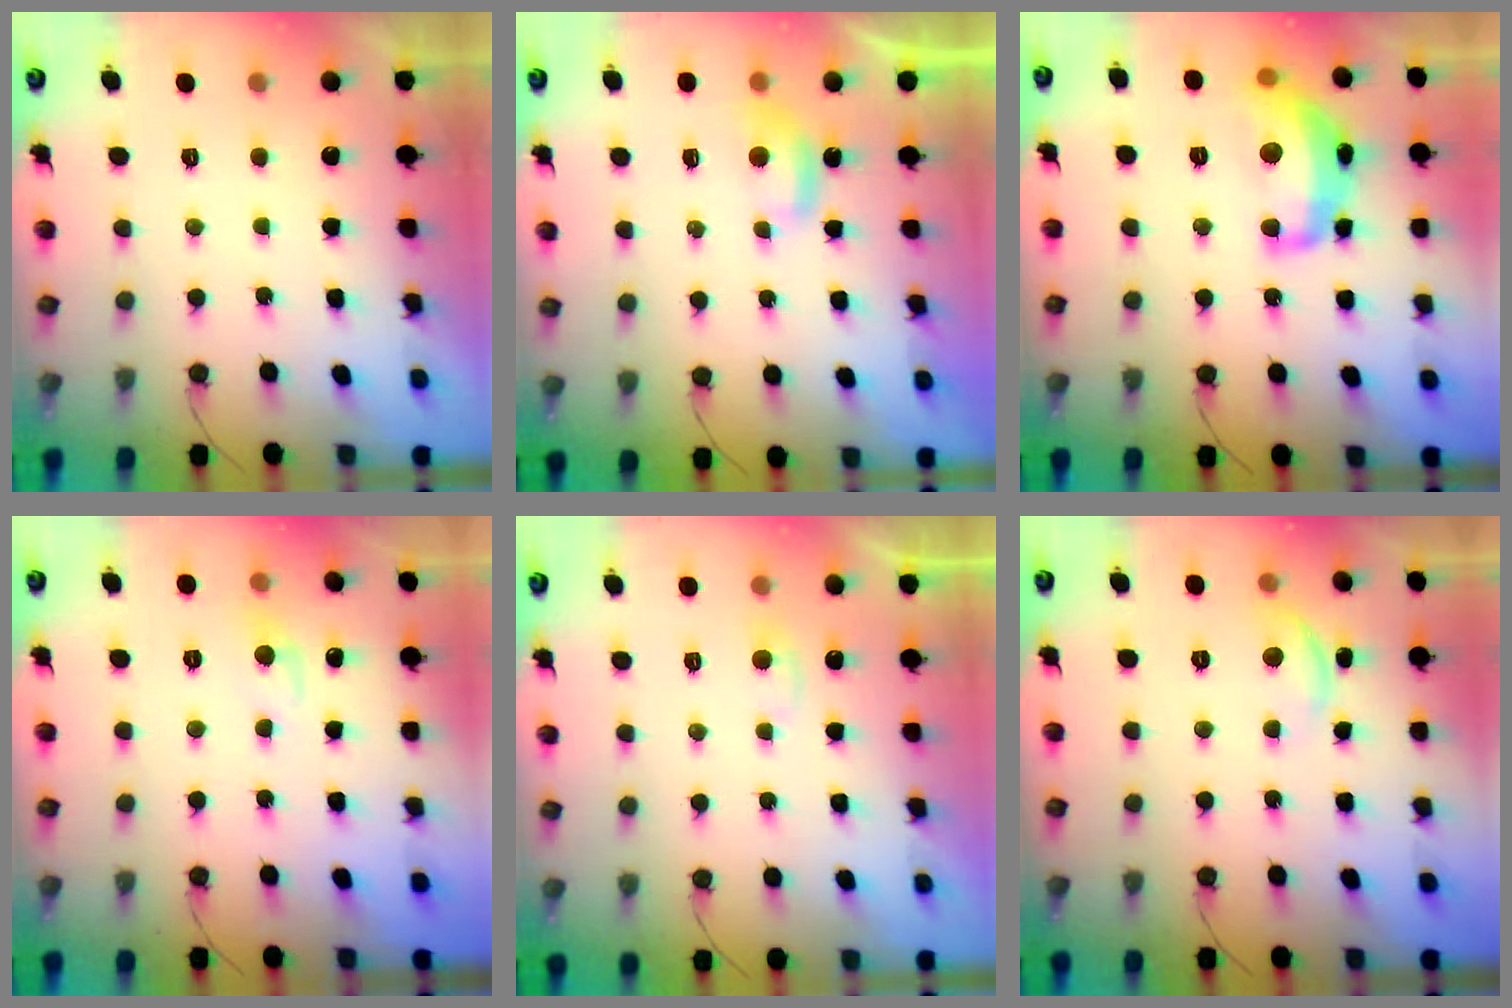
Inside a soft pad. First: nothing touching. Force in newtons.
{"total": 4.1, "press": 4.1, "slide": 0.4}
{"total": 15.0, "press": 15.0, "slide": 1.1}
{"total": 3.0, "press": 3.0, "slide": 0.4}
{"total": 2.8, "press": 2.8, "slide": 0.4}
{"total": 6.9, "press": 6.8, "slide": 0.7}